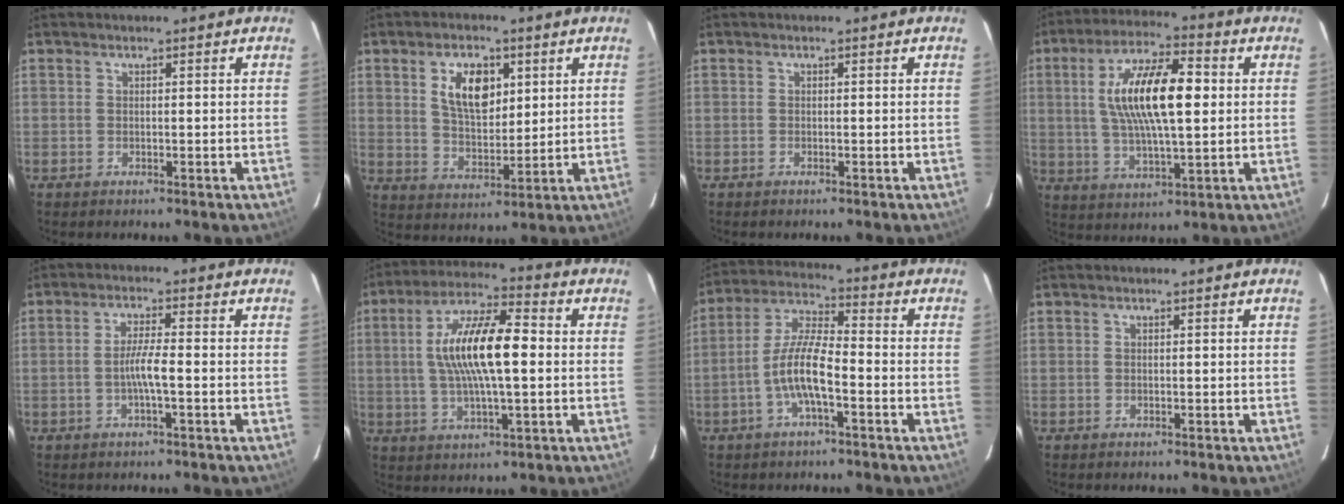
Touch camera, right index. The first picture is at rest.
{"total": 9.4, "force": [3.5, 5.1, 7.0], "torque": [-0.125, 0.009, 0.069]}
{"total": 0.0}
{"total": 15.3, "force": [2.3, 4.9, 14.3], "torque": [-0.265, 0.014, 0.041]}
{"total": 4.0, "force": [-1.2, -0.1, 3.8], "torque": [-0.071, 0.002, -0.022]}
{"total": 14.3, "force": [0.8, 3.9, 13.8], "torque": [-0.261, 0.015, 0.011]}
{"total": 8.8, "force": [-3.3, 2.0, 7.9], "torque": [-0.169, 0.007, -0.063]}
{"total": 0.0}